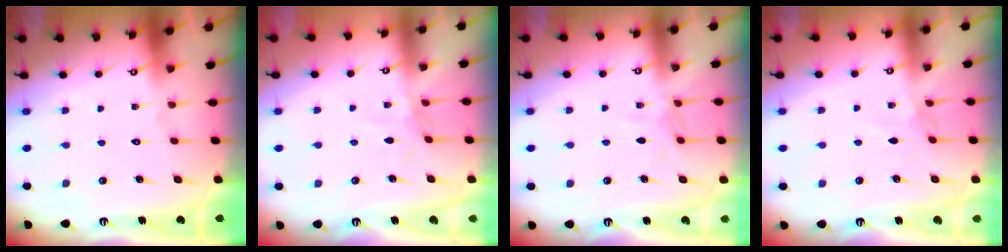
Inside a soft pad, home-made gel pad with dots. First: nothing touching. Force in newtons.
{"total": 2.2, "press": 2.2, "slide": 0.3}
{"total": 4.7, "press": 4.7, "slide": 0.2}
{"total": 2.3, "press": 2.3, "slide": 0.4}